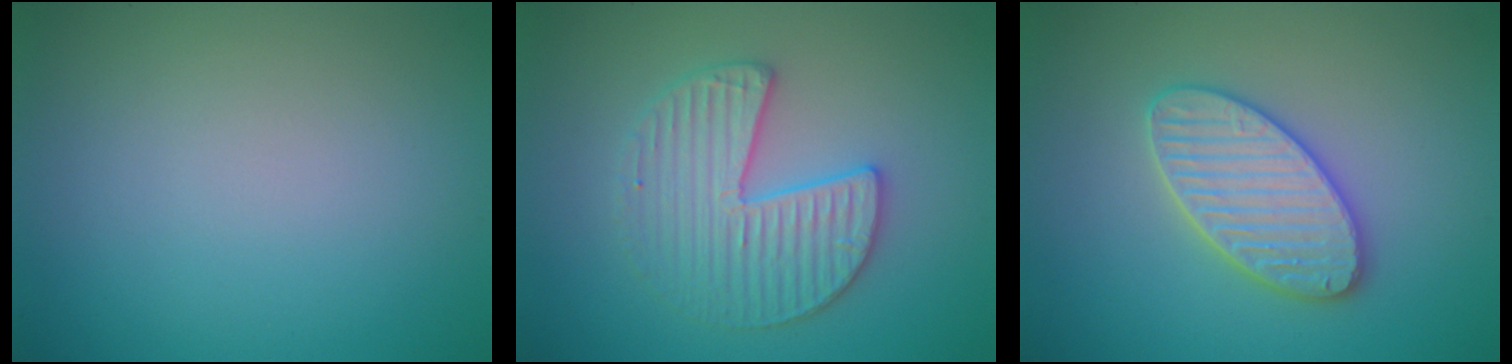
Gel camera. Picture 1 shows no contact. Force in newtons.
{"total": 3.8, "press": 3.8, "slide": 0.5}
{"total": 4.4, "press": 4.3, "slide": 0.5}